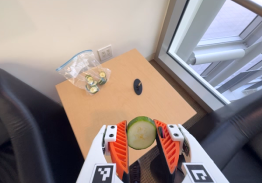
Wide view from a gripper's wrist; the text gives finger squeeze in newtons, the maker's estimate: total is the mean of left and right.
{"total": 11.2, "left": 11.9, "right": 10.6}